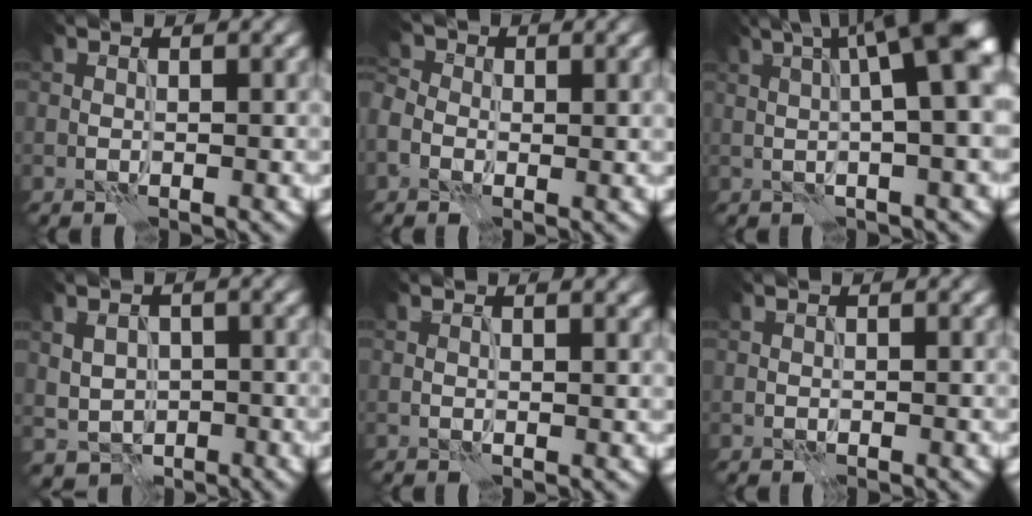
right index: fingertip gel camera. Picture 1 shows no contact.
{"total": 3.6, "force": [-0.4, 2.8, 2.3], "torque": [-0.041, -0.001, -0.012]}
{"total": 12.1, "force": [3.0, 3.7, 11.1], "torque": [-0.112, 0.040, 0.030]}
{"total": 2.0, "force": [-0.1, 1.8, 0.8], "torque": [-0.016, -0.004, 0.005]}
{"total": 2.3, "force": [1.6, 1.0, 1.3], "torque": [-0.003, 0.009, 0.010]}
{"total": 0.0}